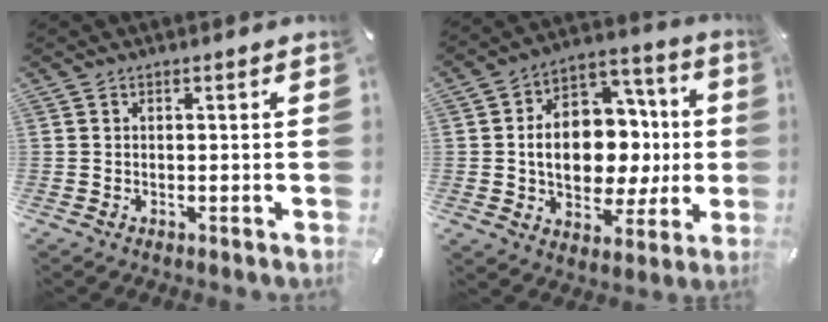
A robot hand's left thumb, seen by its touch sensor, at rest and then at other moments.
{"total": 16.2, "force": [-1.3, 12.5, 10.3], "torque": [-0.168, -0.001, -0.013]}